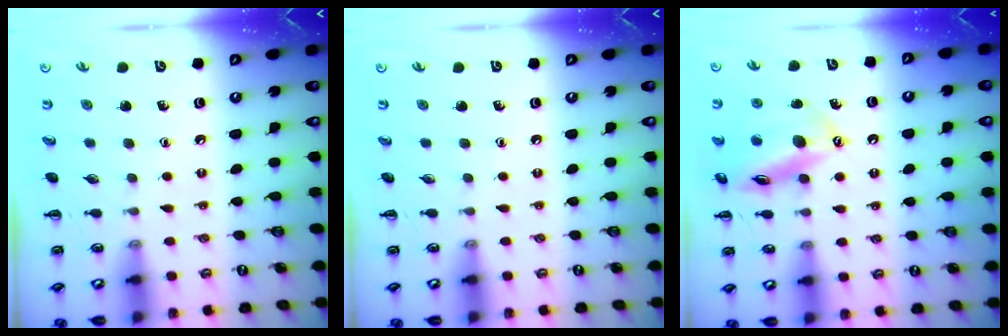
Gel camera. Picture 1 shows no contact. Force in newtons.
{"total": 0.0}
{"total": 15.5, "press": 15.3, "slide": 2.3}